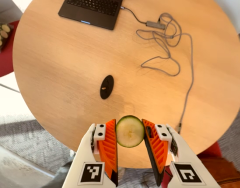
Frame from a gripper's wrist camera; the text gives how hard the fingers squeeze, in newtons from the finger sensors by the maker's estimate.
{"total": 10.4, "left": 10.8, "right": 10.0}